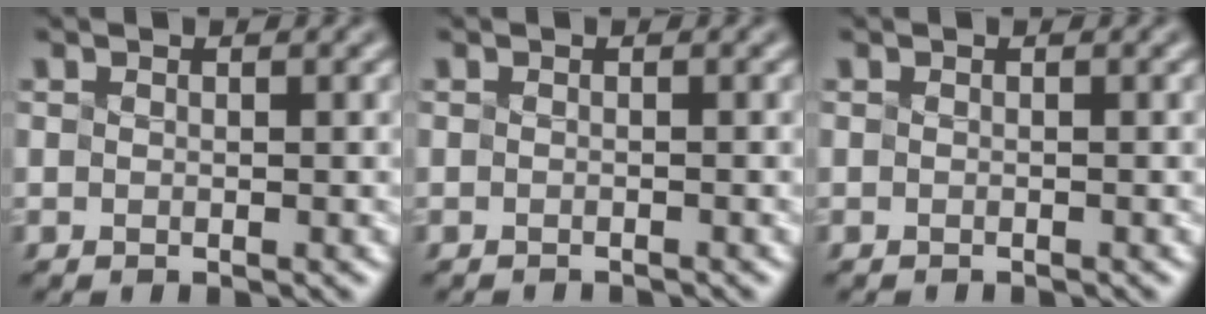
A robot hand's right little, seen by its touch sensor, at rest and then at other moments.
{"total": 1.2, "force": [-1.2, 0.1, 0.3], "torque": [0.005, -0.004, -0.018]}
{"total": 0.7, "force": [-0.7, 0.1, 0.1], "torque": [0.003, -0.003, -0.012]}